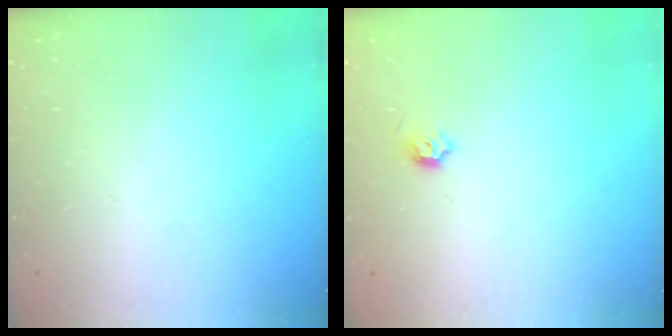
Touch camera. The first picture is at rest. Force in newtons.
{"total": 4.0, "press": 3.9, "slide": 0.7}